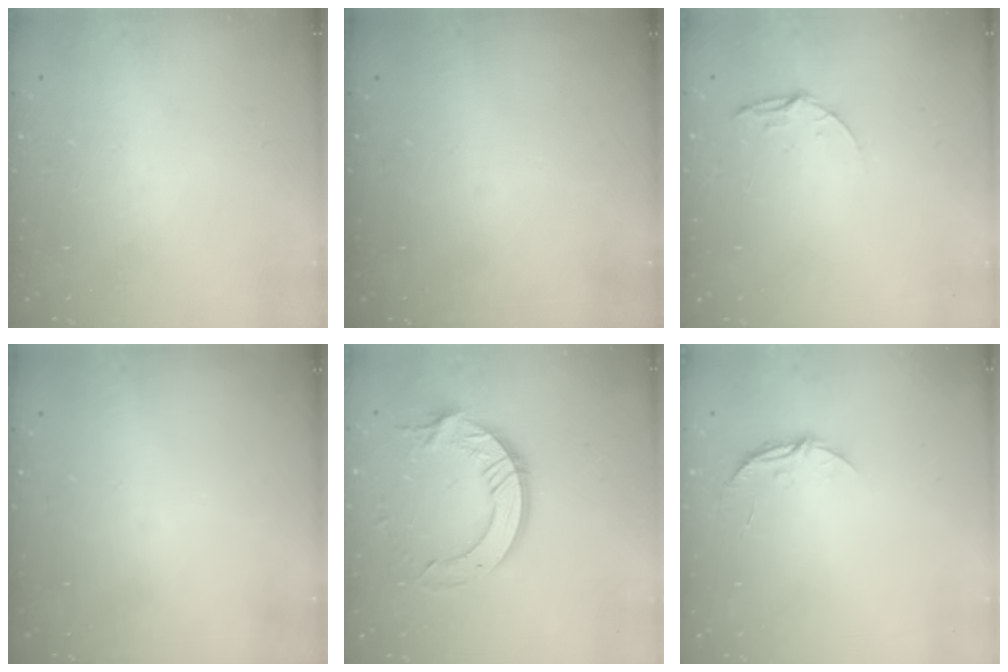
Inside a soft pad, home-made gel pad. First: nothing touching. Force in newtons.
{"total": 0.0}
{"total": 5.3, "press": 5.3, "slide": 0.5}
{"total": 0.0}
{"total": 13.5, "press": 13.5, "slide": 1.4}
{"total": 5.3, "press": 5.3, "slide": 0.5}